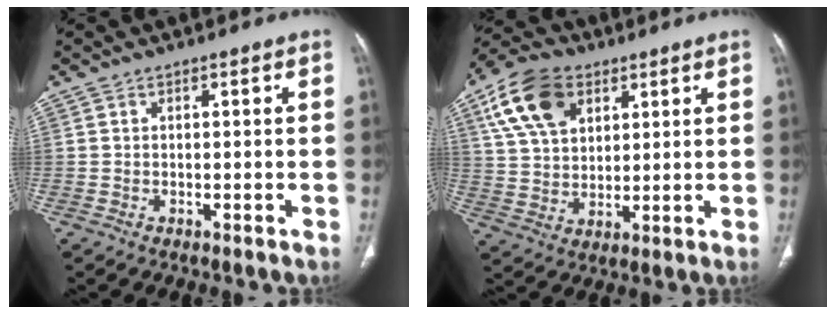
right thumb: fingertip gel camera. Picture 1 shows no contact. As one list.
[{"total": 13.9, "force": [6.3, 9.0, 8.6], "torque": [-0.148, -0.008, 0.120]}]